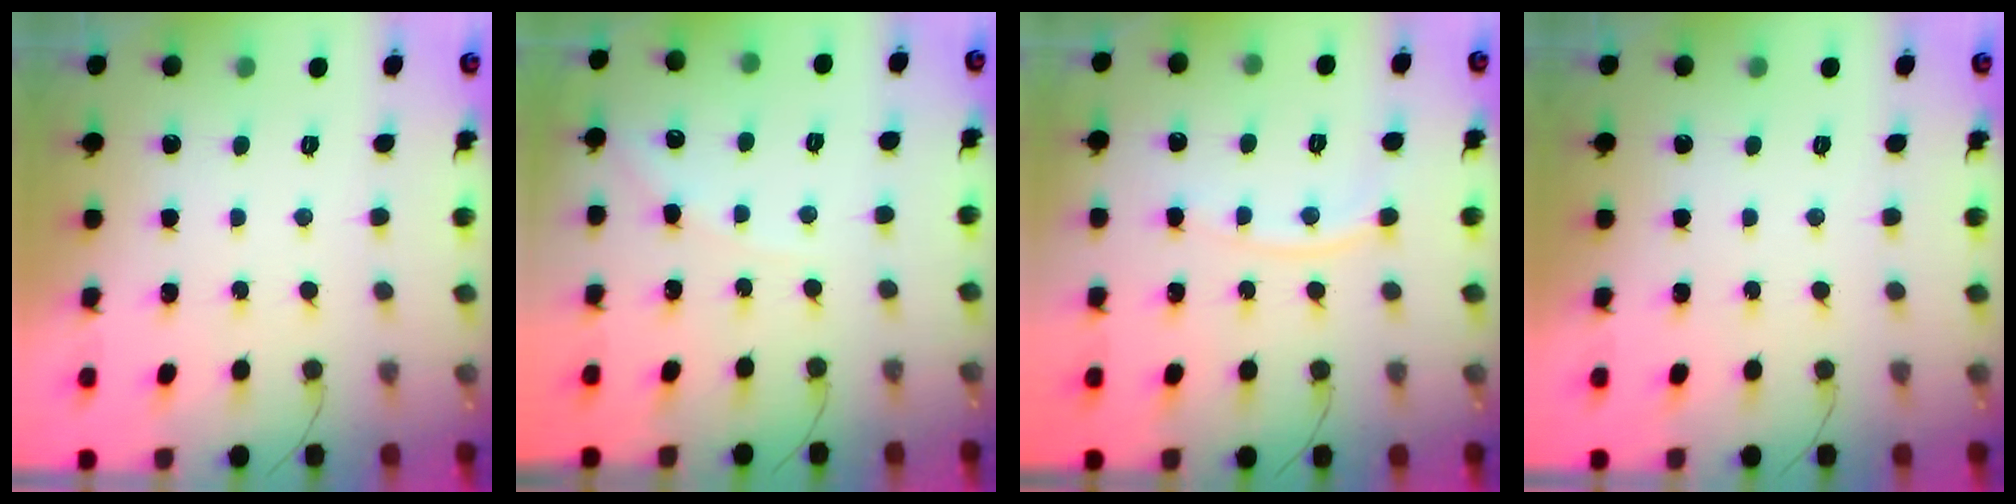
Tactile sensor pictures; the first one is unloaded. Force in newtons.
{"total": 5.2, "press": 5.1, "slide": 0.7}
{"total": 6.8, "press": 6.7, "slide": 0.9}
{"total": 0.0}